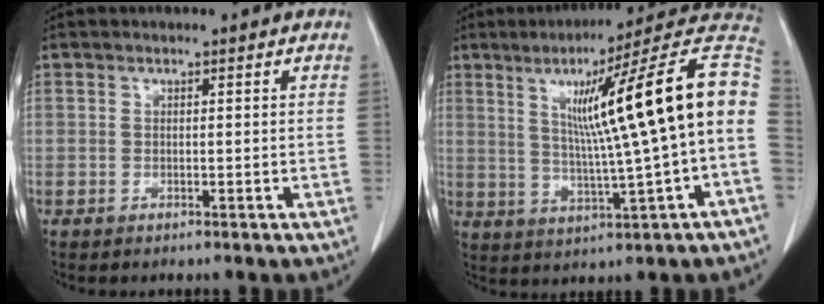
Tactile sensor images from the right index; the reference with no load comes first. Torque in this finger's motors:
{"motor_torque": [2.14, 0.00, 0.58, 0.18]}